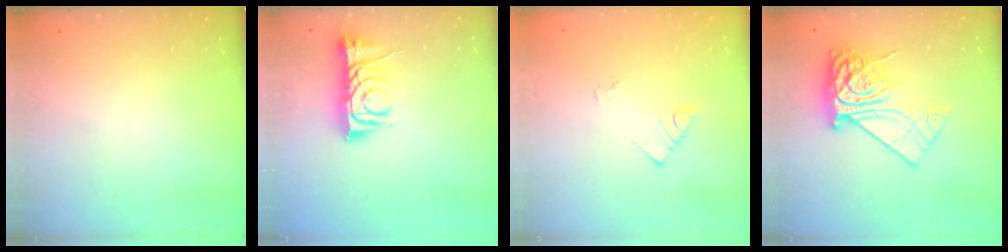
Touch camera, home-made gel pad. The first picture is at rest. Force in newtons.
{"total": 9.4, "press": 9.4, "slide": 0.5}
{"total": 4.1, "press": 4.1, "slide": 0.2}
{"total": 14.7, "press": 14.7, "slide": 1.5}